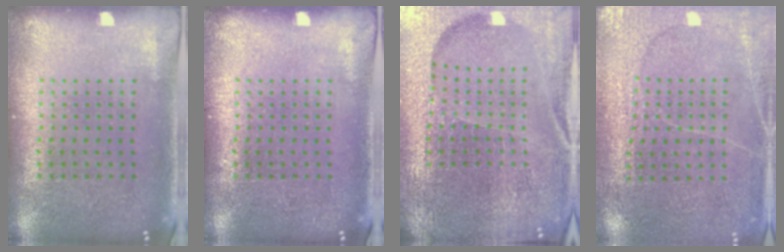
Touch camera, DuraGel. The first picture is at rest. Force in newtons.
{"total": 0.0}
{"total": 5.1, "press": 4.8, "slide": 1.8}
{"total": 2.9, "press": 2.8, "slide": 0.4}